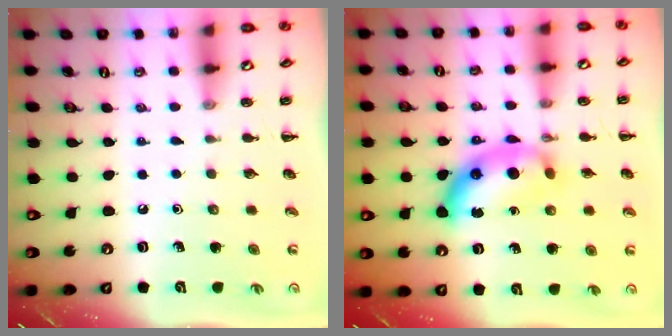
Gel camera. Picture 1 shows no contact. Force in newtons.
{"total": 12.7, "press": 12.7, "slide": 0.4}